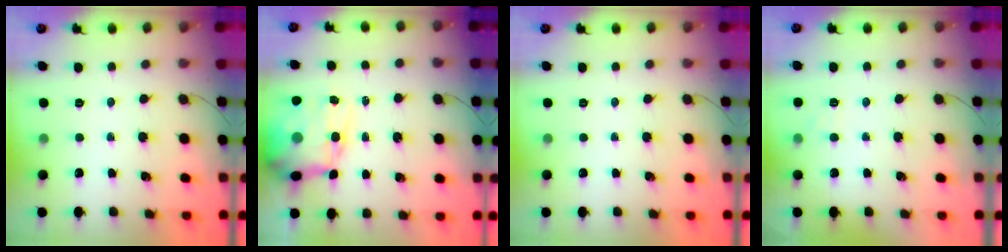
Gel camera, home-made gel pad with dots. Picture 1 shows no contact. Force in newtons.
{"total": 13.1, "press": 12.6, "slide": 3.7}
{"total": 0.0}
{"total": 3.7, "press": 3.5, "slide": 1.1}